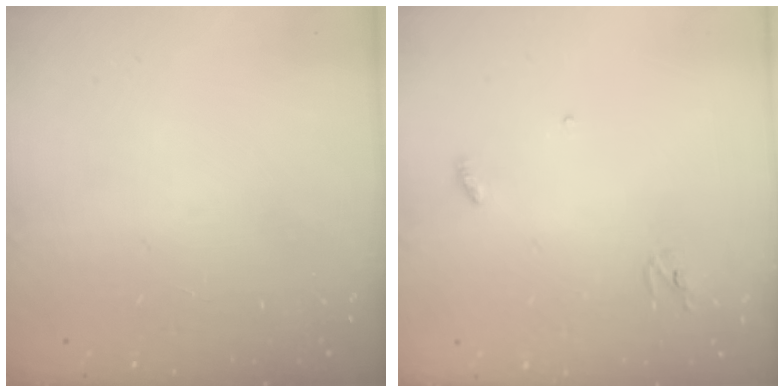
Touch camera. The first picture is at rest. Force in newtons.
{"total": 2.9, "press": 2.9, "slide": 0.2}